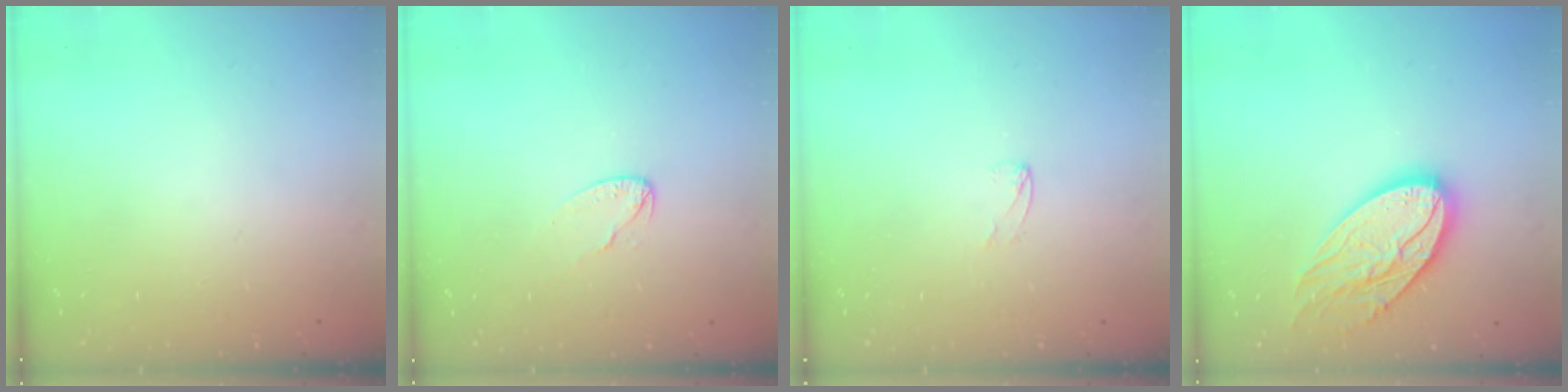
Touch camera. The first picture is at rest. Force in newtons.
{"total": 4.6, "press": 4.6, "slide": 0.4}
{"total": 1.7, "press": 1.7, "slide": 0.1}
{"total": 17.3, "press": 17.3, "slide": 1.4}